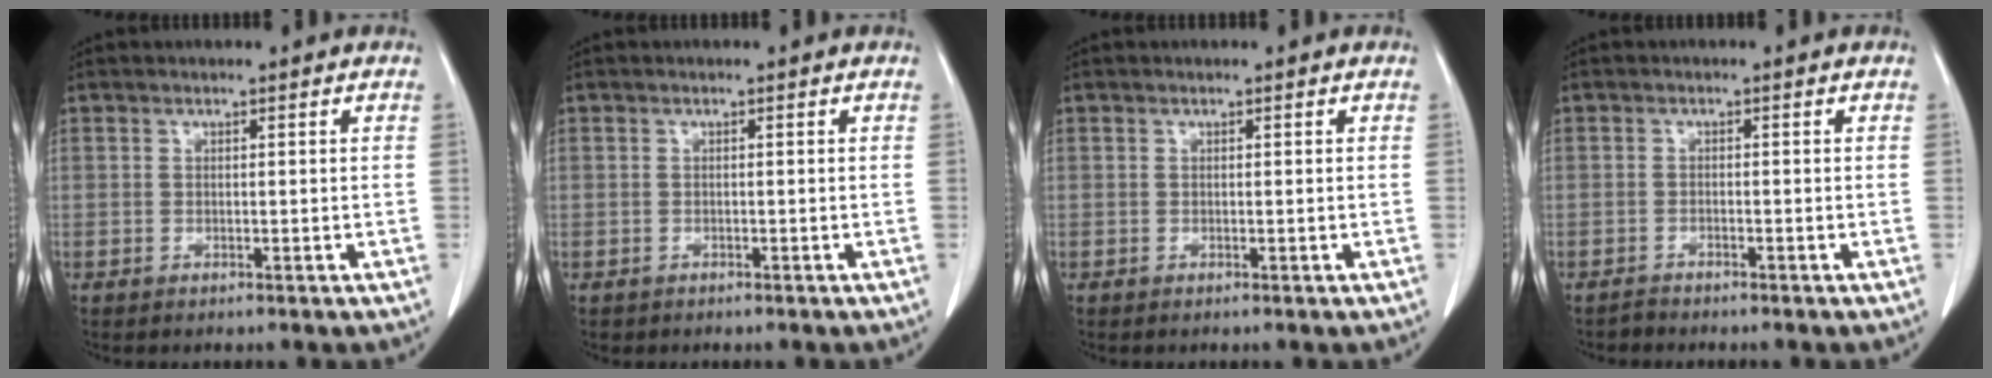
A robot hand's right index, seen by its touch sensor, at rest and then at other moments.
{"total": 0.7, "force": [-0.4, 0.6, -0.1], "torque": [-0.008, 0.005, -0.008]}
{"total": 0.0}
{"total": 1.1, "force": [-1.1, 0.1, -0.1], "torque": [0.000, -0.002, -0.019]}